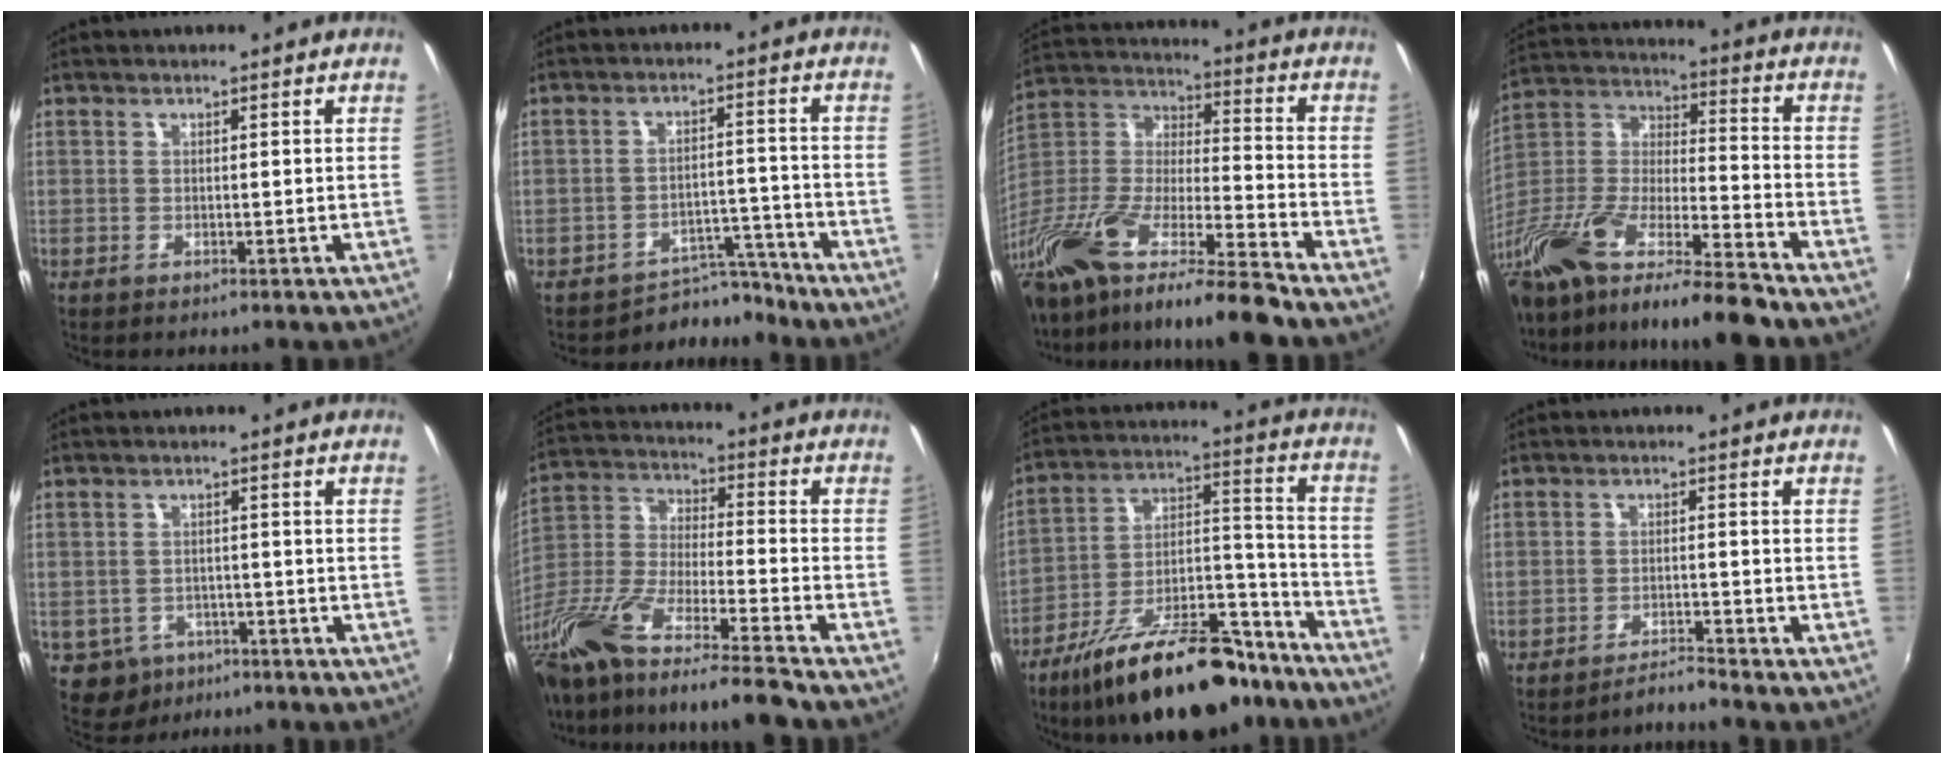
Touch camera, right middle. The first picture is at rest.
{"total": 6.7, "force": [-6.3, 2.3, -0.2], "torque": [0.006, 0.026, -0.090]}
{"total": 23.2, "force": [-17.6, 2.3, 14.9], "torque": [-0.260, -0.032, -0.320]}
{"total": 23.3, "force": [-17.5, 3.6, 15.0], "torque": [-0.266, -0.029, -0.311]}
{"total": 6.4, "force": [-3.3, 5.2, 1.9], "torque": [-0.054, -0.002, -0.037]}
{"total": 22.8, "force": [-17.5, 1.4, 14.5], "torque": [-0.254, -0.051, -0.316]}
{"total": 25.1, "force": [-18.1, 9.3, 14.7], "torque": [-0.233, 0.016, -0.270]}
{"total": 2.8, "force": [-2.7, -0.9, 0.1], "torque": [-0.015, 0.004, -0.046]}